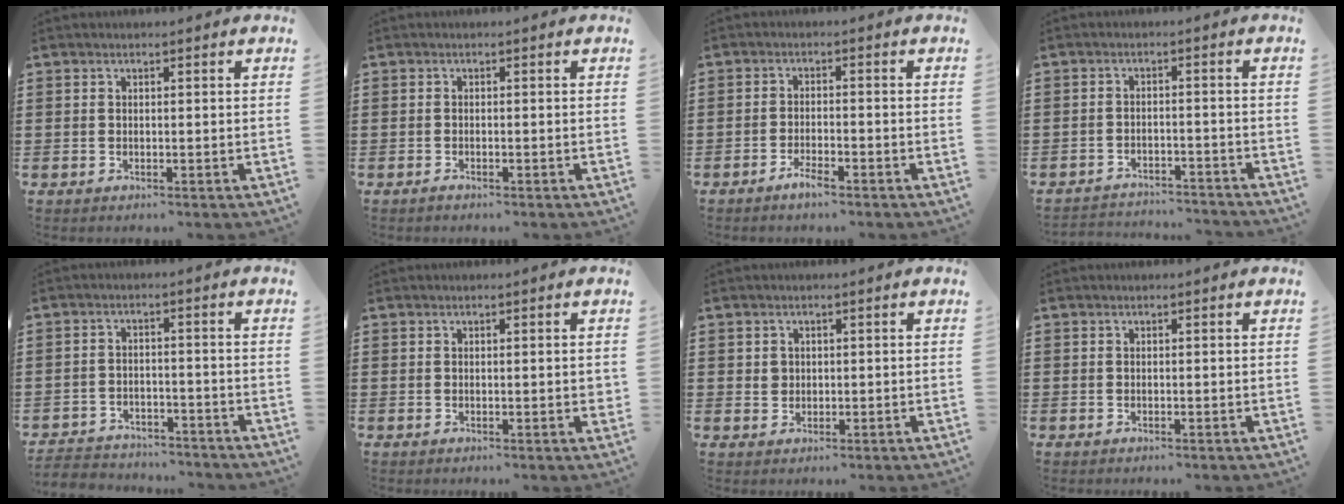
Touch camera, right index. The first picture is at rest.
{"total": 0.5, "force": [-0.4, 0.0, 0.3], "torque": [-0.008, -0.004, -0.008]}
{"total": 2.5, "force": [-1.9, 0.3, 1.5], "torque": [-0.033, -0.001, -0.037]}
{"total": 2.9, "force": [-2.9, 0.2, 0.2], "torque": [-0.010, -0.001, -0.062]}
{"total": 3.5, "force": [-3.5, 0.5, -0.1], "torque": [-0.006, 0.001, -0.075]}
{"total": 1.0, "force": [0.2, 0.1, 1.0], "torque": [-0.019, 0.001, 0.002]}
{"total": 1.4, "force": [0.4, 1.3, 0.5], "torque": [-0.013, 0.006, 0.007]}
{"total": 0.0}